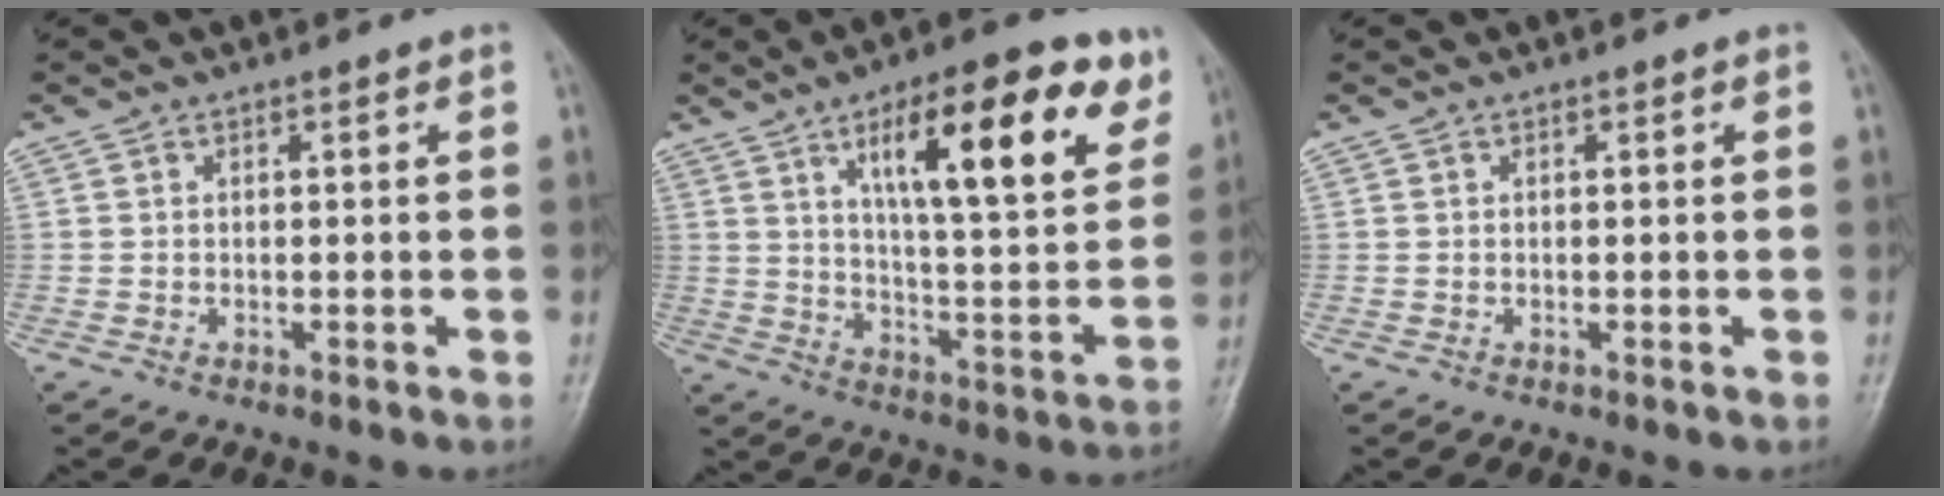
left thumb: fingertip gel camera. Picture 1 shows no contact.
{"total": 20.9, "force": [10.2, 6.2, 17.1], "torque": [-0.214, -0.037, 0.156]}
{"total": 0.0}